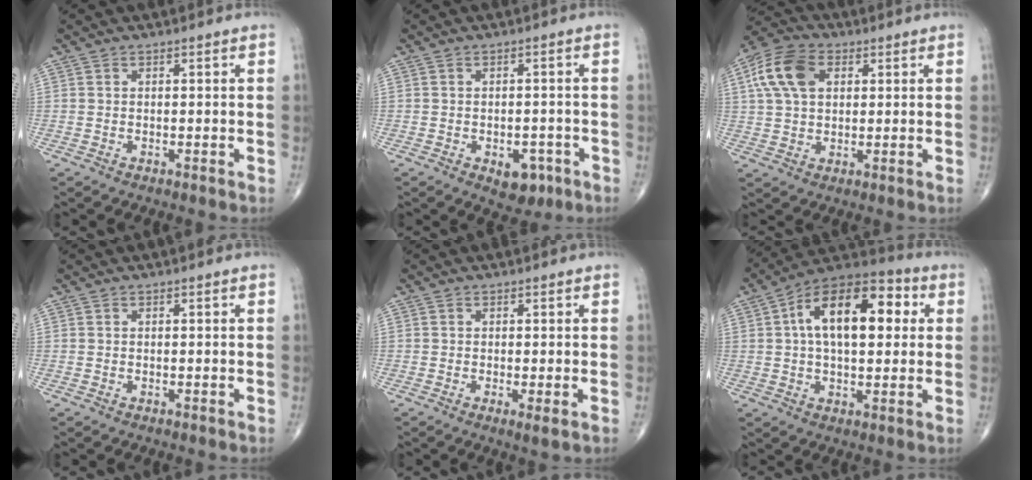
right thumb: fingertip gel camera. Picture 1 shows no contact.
{"total": 5.3, "force": [-2.4, 3.2, 3.4], "torque": [-0.024, 0.011, -0.024]}
{"total": 11.3, "force": [3.4, 7.4, 7.9], "torque": [-0.148, 0.013, 0.056]}
{"total": 0.0}
{"total": 1.7, "force": [-0.2, 0.2, 1.6], "torque": [-0.036, -0.009, -0.007]}
{"total": 18.1, "force": [3.8, 9.4, 15.0], "torque": [-0.213, 0.028, 0.049]}